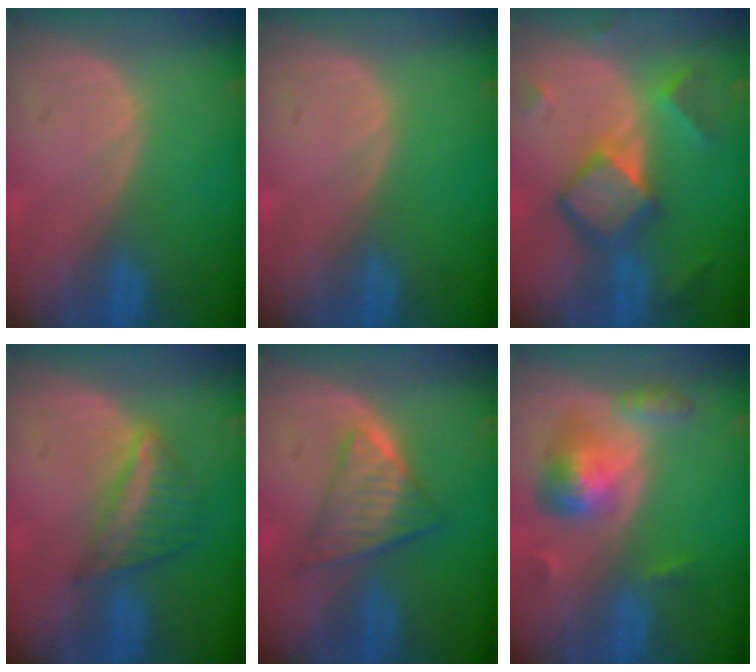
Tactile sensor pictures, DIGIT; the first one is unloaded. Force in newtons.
{"total": 0.0}
{"total": 7.7, "press": 7.6, "slide": 0.6}
{"total": 6.2, "press": 5.4, "slide": 2.9}
{"total": 6.2, "press": 5.7, "slide": 2.5}
{"total": 6.4, "press": 5.9, "slide": 2.5}